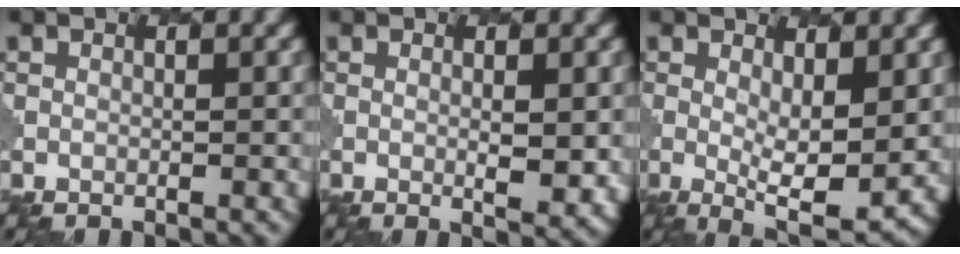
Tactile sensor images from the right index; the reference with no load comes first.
{"total": 2.6, "force": [0.4, 0.6, 2.5], "torque": [-0.039, -0.007, 0.012]}
{"total": 5.1, "force": [0.5, 1.7, 4.8], "torque": [-0.079, -0.016, 0.014]}